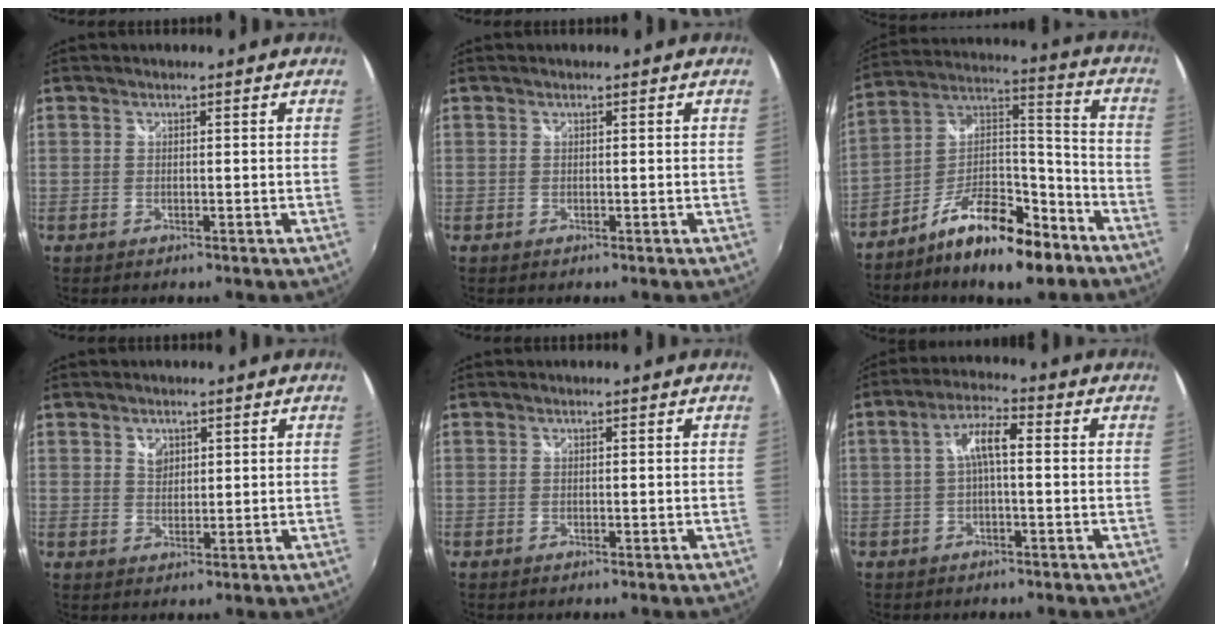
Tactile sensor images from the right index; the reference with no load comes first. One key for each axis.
{"total": 0.0}
{"total": 16.1, "fx": -10.3, "fy": 5.7, "fz": 10.9, "tx": -0.193, "ty": 0.024, "tz": -0.173}
{"total": 2.6, "fx": 1.3, "fy": 2.1, "fz": 0.9, "tx": -0.008, "ty": 0.003, "tz": 0.022}
{"total": 0.0}
{"total": 5.2, "fx": -0.2, "fy": 1.3, "fz": 5.0, "tx": -0.099, "ty": 0.016, "tz": -0.004}